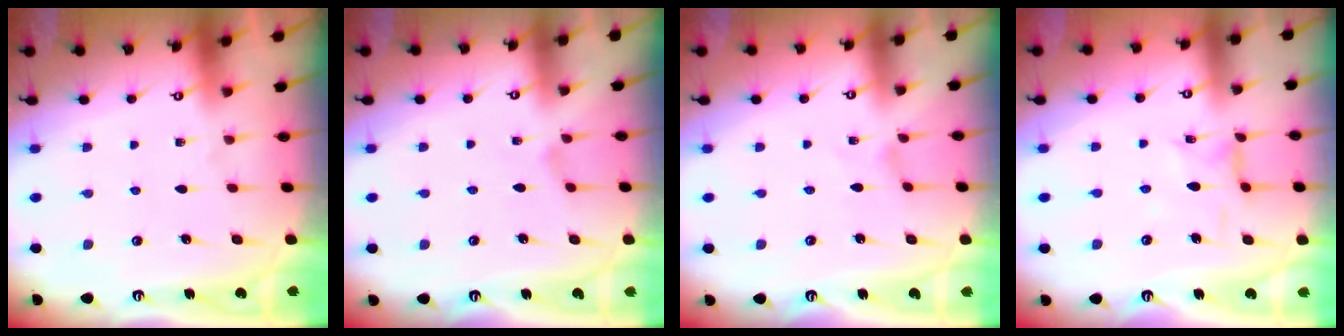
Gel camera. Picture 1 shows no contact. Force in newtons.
{"total": 1.7, "press": 1.7, "slide": 0.3}
{"total": 0.7, "press": 0.7, "slide": 0.2}
{"total": 2.0, "press": 2.0, "slide": 0.3}